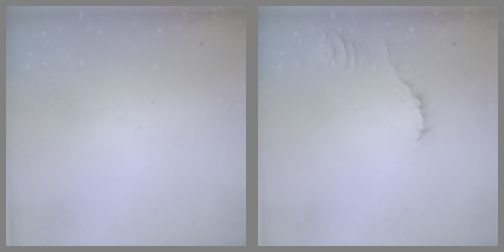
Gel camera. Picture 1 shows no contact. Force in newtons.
{"total": 1.8, "press": 1.8, "slide": 0.3}